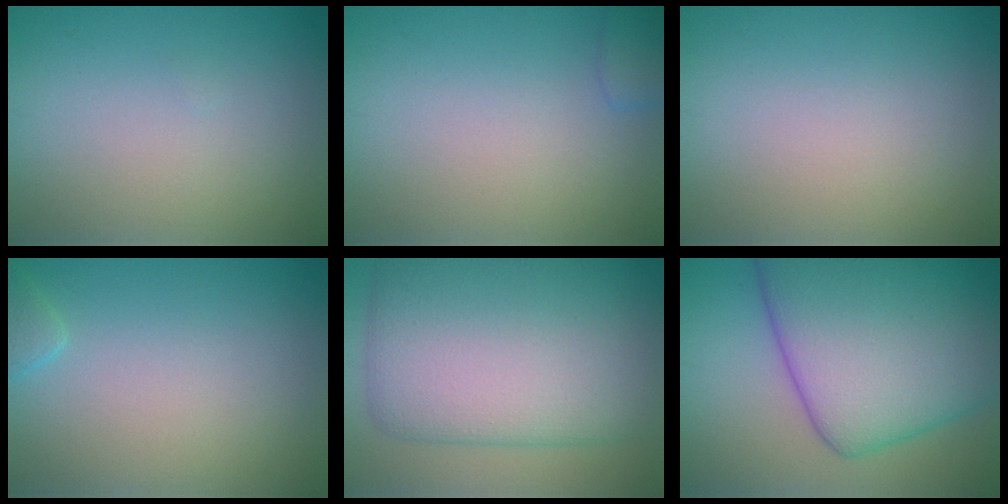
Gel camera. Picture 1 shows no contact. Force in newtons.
{"total": 1.5, "press": 1.5, "slide": 0.1}
{"total": 0.0}
{"total": 1.1, "press": 1.1, "slide": 0.1}
{"total": 12.3, "press": 12.3, "slide": 0.2}
{"total": 14.2, "press": 14.2, "slide": 0.3}